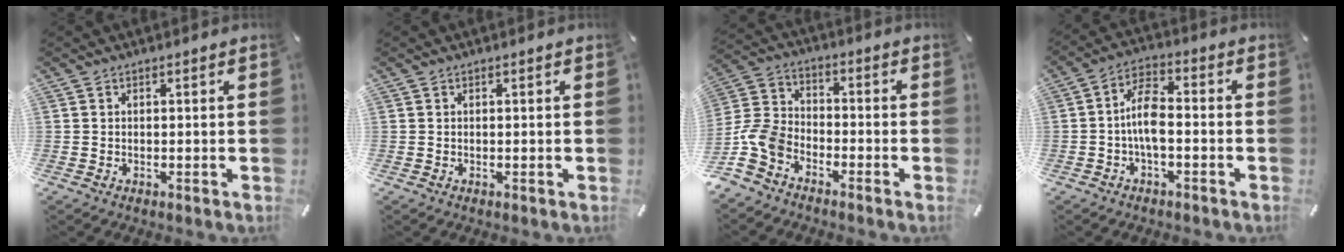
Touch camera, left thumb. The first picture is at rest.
{"total": 0.0}
{"total": 9.3, "force": [-6.1, 5.9, 3.7], "torque": [-0.094, 0.027, -0.119]}
{"total": 8.3, "force": [-1.8, 3.8, 7.1], "torque": [-0.139, 0.012, -0.031]}